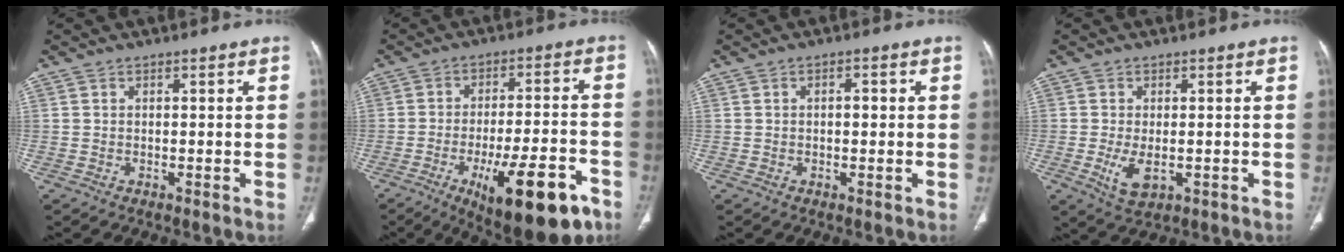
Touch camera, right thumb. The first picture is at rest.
{"total": 18.5, "force": [-9.5, 6.0, 14.7], "torque": [-0.182, 0.040, -0.129]}
{"total": 2.0, "force": [0.2, 1.0, 1.7], "torque": [-0.025, 0.007, 0.001]}
{"total": 4.7, "force": [-1.2, 2.4, 3.8], "torque": [-0.074, -0.011, -0.013]}